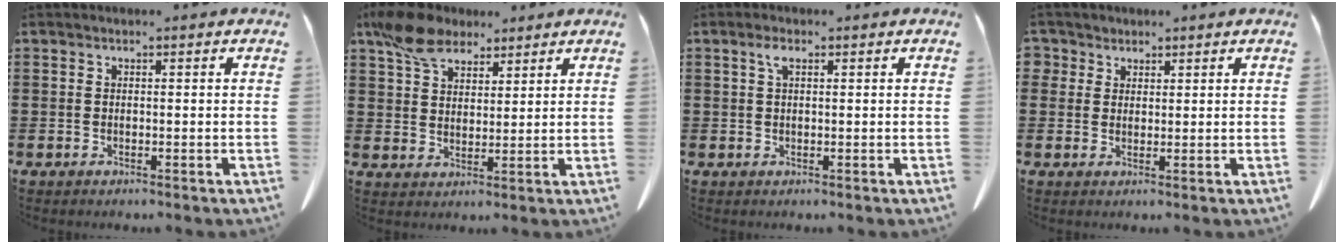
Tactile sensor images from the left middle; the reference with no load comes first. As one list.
[{"total": 8.2, "force": [6.0, 4.1, 3.9], "torque": [-0.089, -0.001, 0.114]}, {"total": 2.1, "force": [0.8, 0.7, 1.8], "torque": [-0.040, 0.003, 0.015]}, {"total": 2.5, "force": [1.8, 1.7, 0.3], "torque": [-0.015, 0.007, 0.035]}]